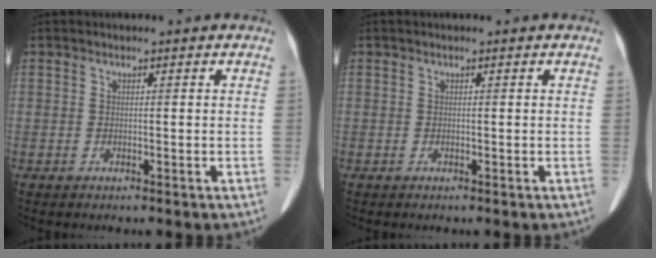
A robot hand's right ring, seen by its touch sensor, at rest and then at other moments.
{"total": 0.0}